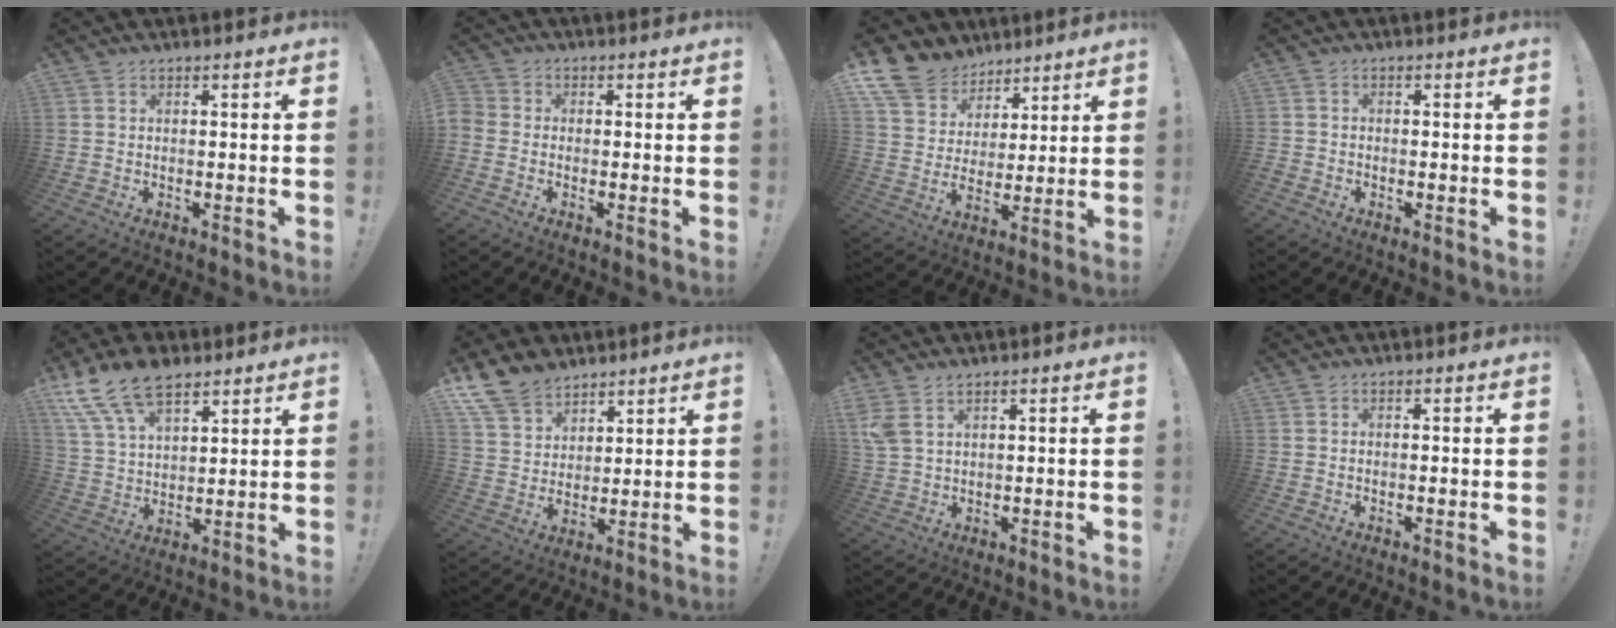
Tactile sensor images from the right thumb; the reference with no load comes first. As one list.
[{"total": 2.4, "force": [-1.3, 1.8, 0.9], "torque": [-0.023, 0.005, -0.024]}, {"total": 13.1, "force": [8.8, 8.9, 3.8], "torque": [-0.069, -0.067, 0.172]}, {"total": 1.4, "force": [-1.1, 0.8, 0.3], "torque": [-0.006, 0.006, -0.019]}, {"total": 14.5, "force": [10.1, 7.2, 7.5], "torque": [-0.157, -0.053, 0.188]}, {"total": 12.9, "force": [9.5, 7.8, 3.8], "torque": [-0.077, -0.061, 0.187]}, {"total": 4.6, "force": [2.9, 2.2, 2.8], "torque": [-0.058, -0.008, 0.057]}, {"total": 0.0}]